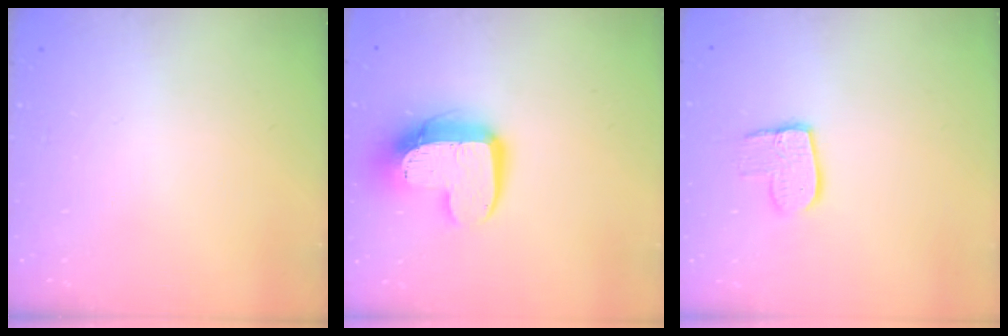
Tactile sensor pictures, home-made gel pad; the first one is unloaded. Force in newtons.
{"total": 14.4, "press": 14.3, "slide": 1.2}
{"total": 8.9, "press": 8.8, "slide": 0.5}